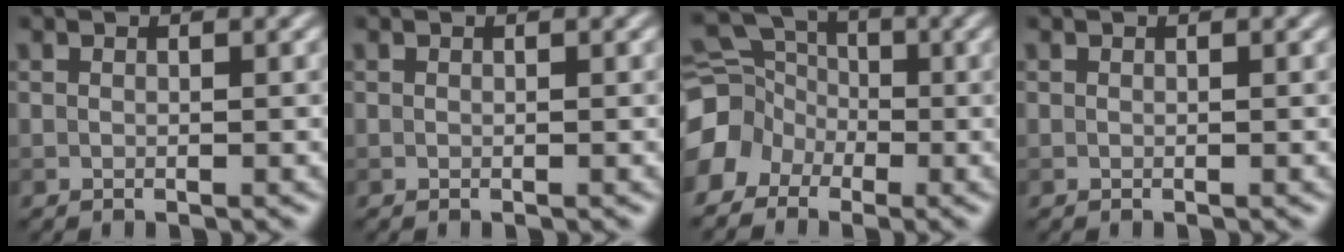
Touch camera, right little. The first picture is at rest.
{"total": 0.0}
{"total": 6.2, "force": [-2.7, 5.1, 2.3], "torque": [-0.033, 0.001, -0.050]}
{"total": 0.0}